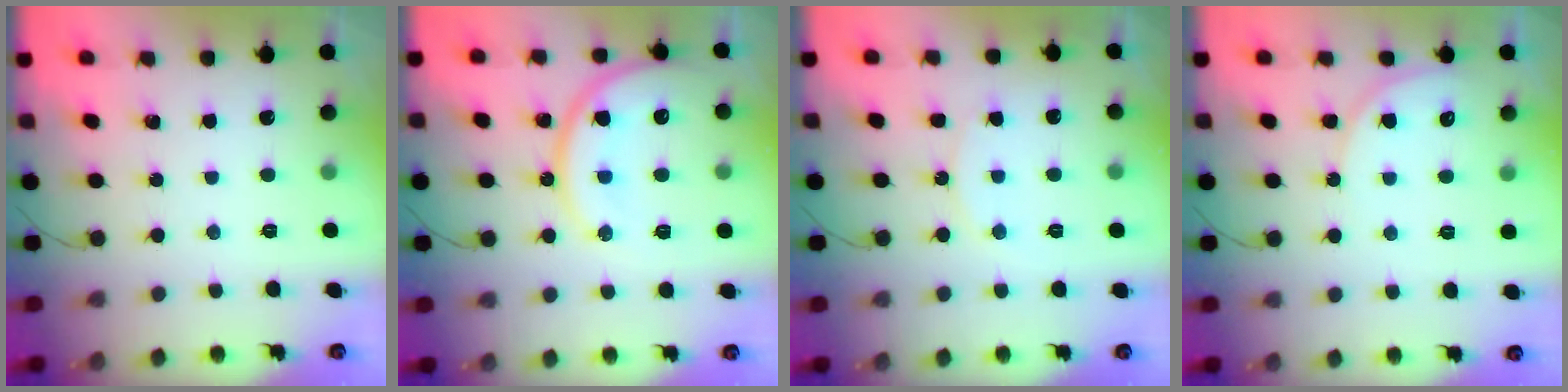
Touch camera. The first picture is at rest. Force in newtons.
{"total": 15.1, "press": 15.0, "slide": 1.5}
{"total": 9.1, "press": 9.1, "slide": 0.6}
{"total": 6.2, "press": 6.2, "slide": 0.4}